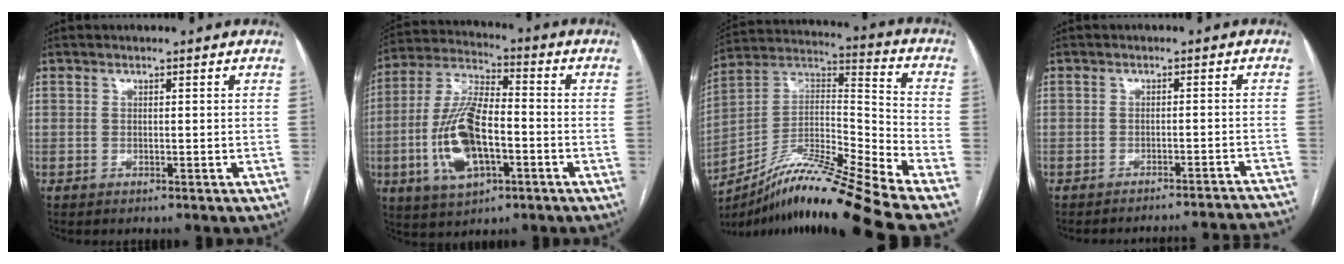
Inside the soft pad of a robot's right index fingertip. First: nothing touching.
{"total": 14.4, "force": [-3.8, 5.4, 12.8], "torque": [-0.273, 0.005, -0.066]}
{"total": 20.5, "force": [-16.2, -1.7, 12.5], "torque": [-0.236, 0.000, -0.295]}
{"total": 15.5, "force": [-15.4, -0.5, 2.3], "torque": [-0.008, 0.006, -0.174]}